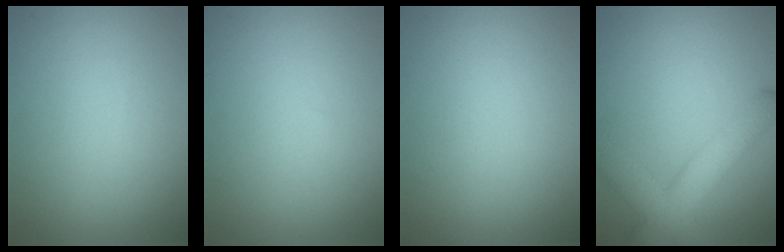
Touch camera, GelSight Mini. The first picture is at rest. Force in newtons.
{"total": 0.0}
{"total": 0.0}
{"total": 6.9, "press": 6.9, "slide": 0.3}